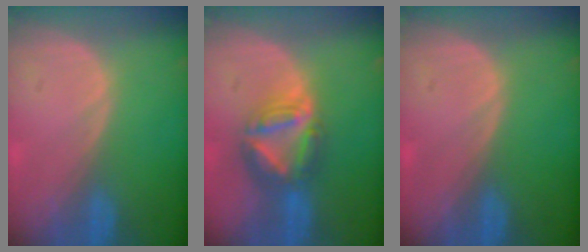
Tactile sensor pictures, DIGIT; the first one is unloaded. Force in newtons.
{"total": 7.9, "press": 6.7, "slide": 4.2}
{"total": 0.0}